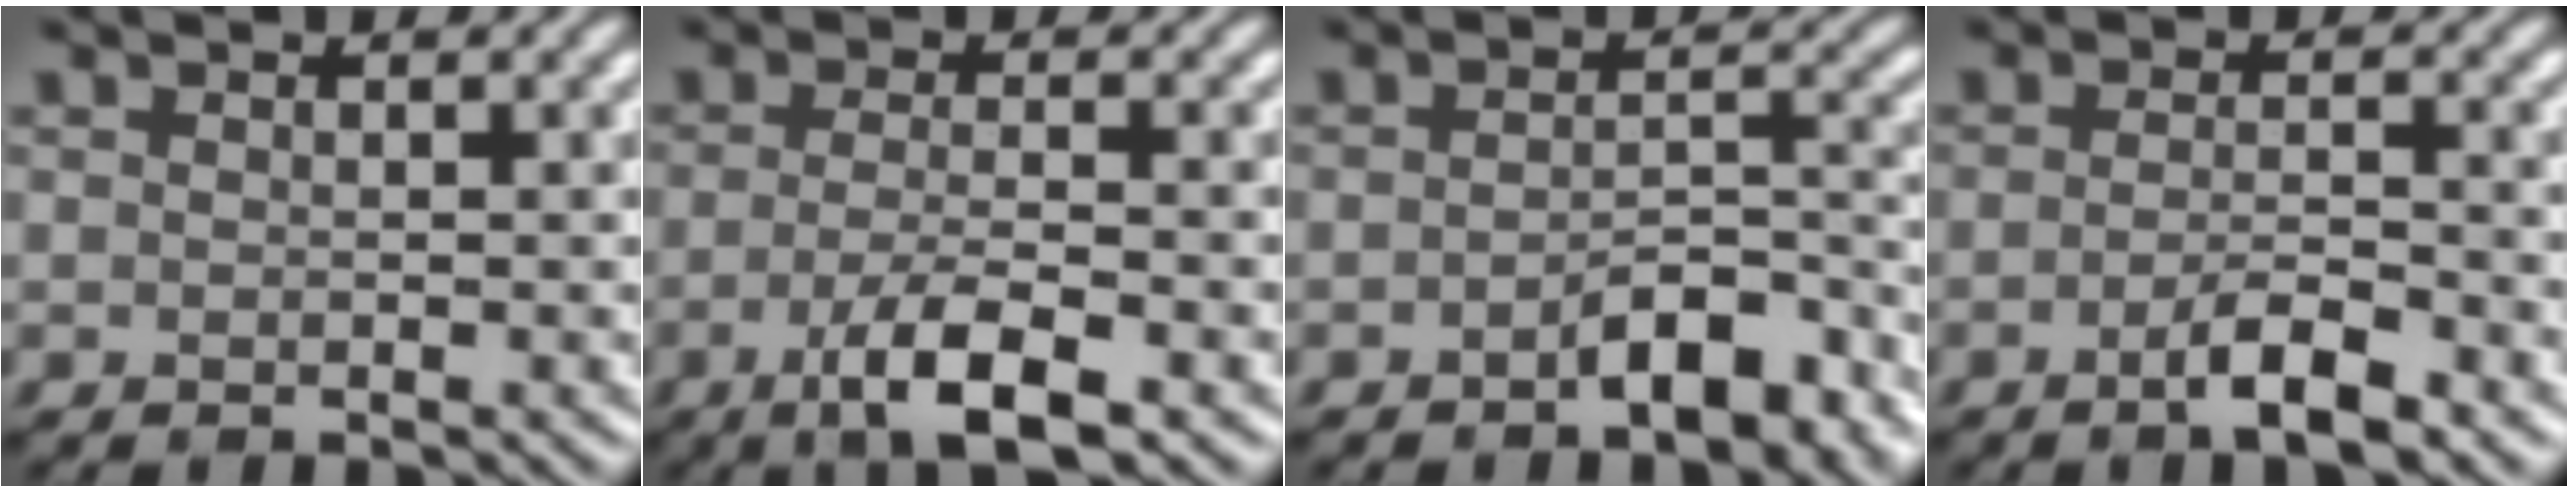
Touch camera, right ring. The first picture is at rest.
{"total": 4.6, "force": [-2.2, 1.1, 3.9], "torque": [-0.071, -0.002, -0.044]}
{"total": 4.5, "force": [-3.0, 1.6, 3.0], "torque": [-0.039, 0.009, -0.048]}
{"total": 3.2, "force": [-1.8, 0.6, 2.6], "torque": [-0.041, 0.006, -0.038]}